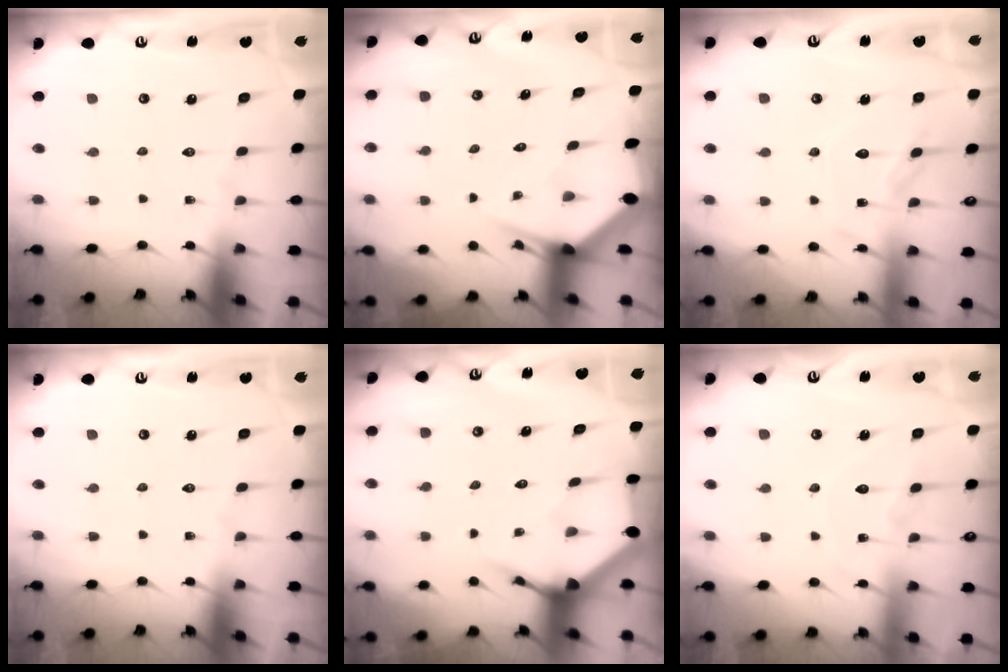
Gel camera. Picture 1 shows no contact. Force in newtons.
{"total": 3.5, "press": 3.4, "slide": 0.5}
{"total": 10.5, "press": 10.5, "slide": 0.9}
{"total": 0.0}
{"total": 3.7, "press": 3.7, "slide": 0.5}
{"total": 7.5, "press": 7.4, "slide": 0.7}